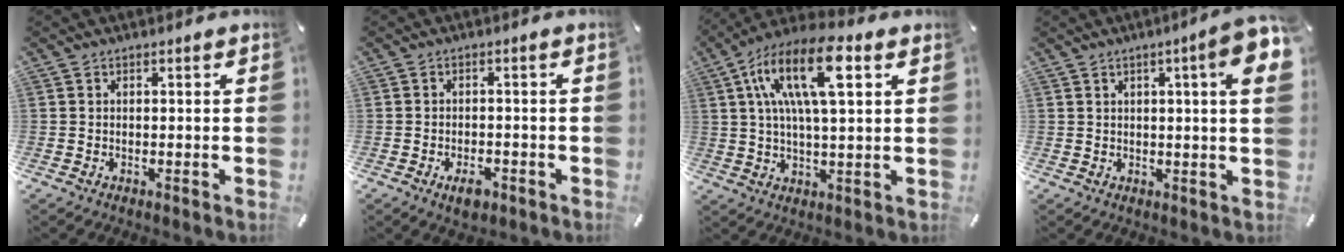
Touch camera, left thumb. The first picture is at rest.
{"total": 3.7, "force": [-2.0, 2.0, 2.5], "torque": [-0.045, 0.007, -0.035]}
{"total": 16.1, "force": [6.2, 5.6, 13.7], "torque": [-0.278, -0.008, 0.098]}
{"total": 8.4, "force": [3.2, 1.0, 7.7], "torque": [-0.113, -0.011, 0.047]}